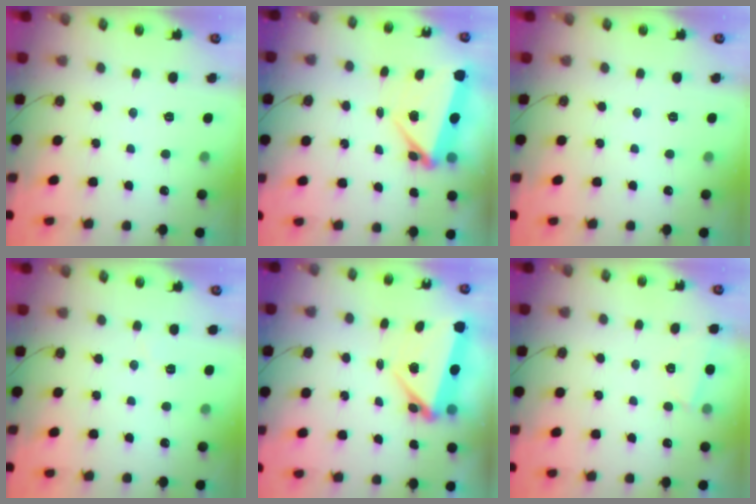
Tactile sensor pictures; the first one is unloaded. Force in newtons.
{"total": 8.1, "press": 4.9, "slide": 6.4}
{"total": 0.0}
{"total": 2.9, "press": 2.7, "slide": 1.2}
{"total": 6.9, "press": 6.6, "slide": 1.9}
{"total": 6.2, "press": 0.1, "slide": 6.2}